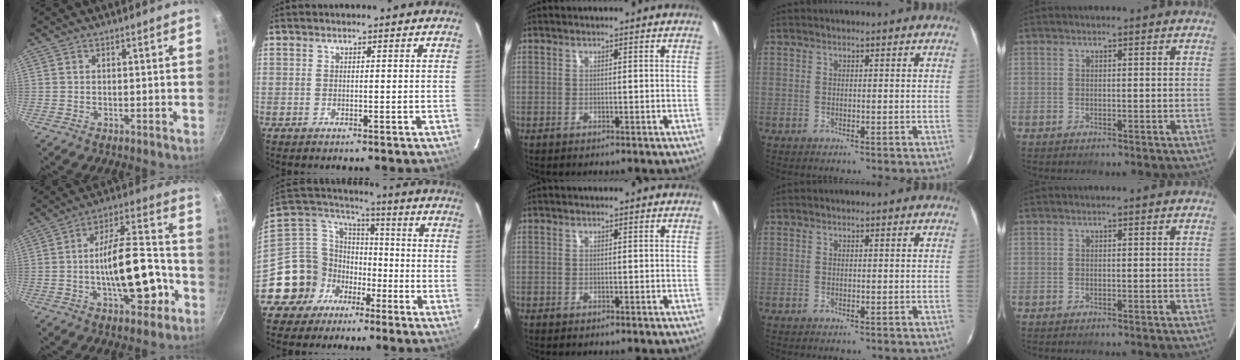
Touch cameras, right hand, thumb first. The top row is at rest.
{"thumb": {"total": 17.1, "force": [-5.1, 7.6, 14.5], "torque": [-0.193, 0.056, -0.074]}, "index": {"total": 14.2, "force": [-6.7, 11.8, 4.1], "torque": [-0.109, 0.048, -0.116]}}